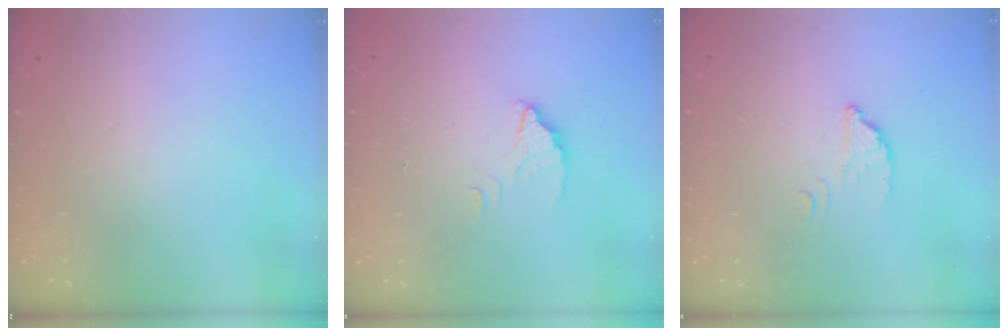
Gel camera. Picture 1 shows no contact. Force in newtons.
{"total": 2.4, "press": 2.4, "slide": 0.1}
{"total": 2.5, "press": 2.5, "slide": 0.1}